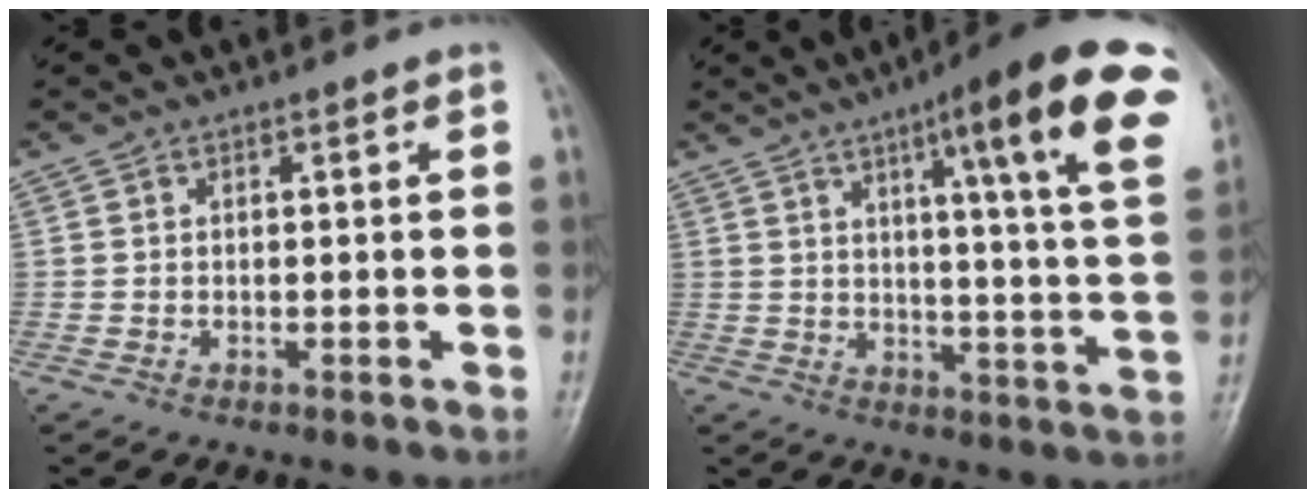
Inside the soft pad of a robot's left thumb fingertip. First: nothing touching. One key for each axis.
{"total": 20.8, "fx": 10.3, "fy": 2.7, "fz": 17.9, "tx": -0.224, "ty": -0.031, "tz": 0.127}